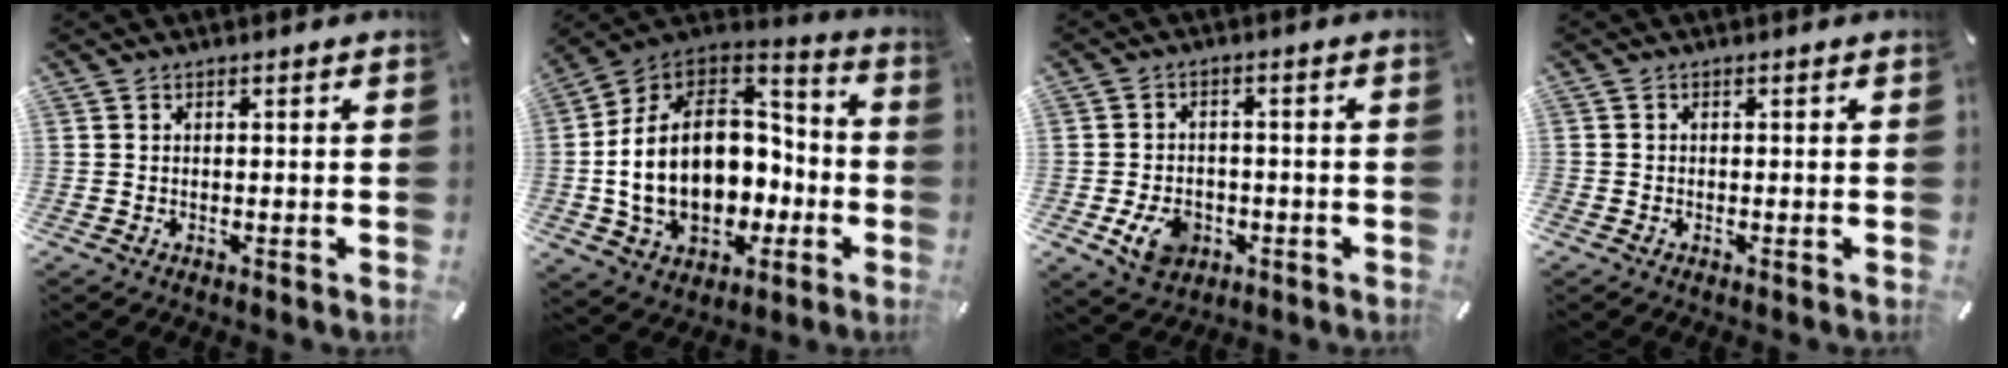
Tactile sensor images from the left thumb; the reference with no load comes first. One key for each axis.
{"total": 23.9, "fx": -3.2, "fy": 17.1, "fz": 16.4, "tx": -0.315, "ty": 0.000, "tz": -0.043}
{"total": 7.0, "fx": -2.4, "fy": 5.6, "fz": 3.5, "tx": -0.074, "ty": 0.009, "tz": -0.042}
{"total": 0.7, "fx": -0.5, "fy": 0.4, "fz": 0.1, "tx": 0.001, "ty": 0.001, "tz": -0.011}